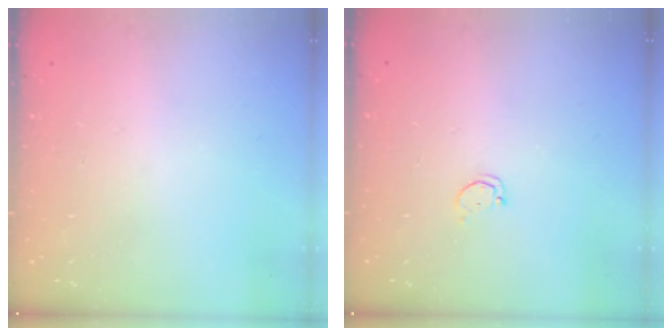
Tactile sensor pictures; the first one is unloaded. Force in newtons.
{"total": 1.7, "press": 1.7, "slide": 0.2}